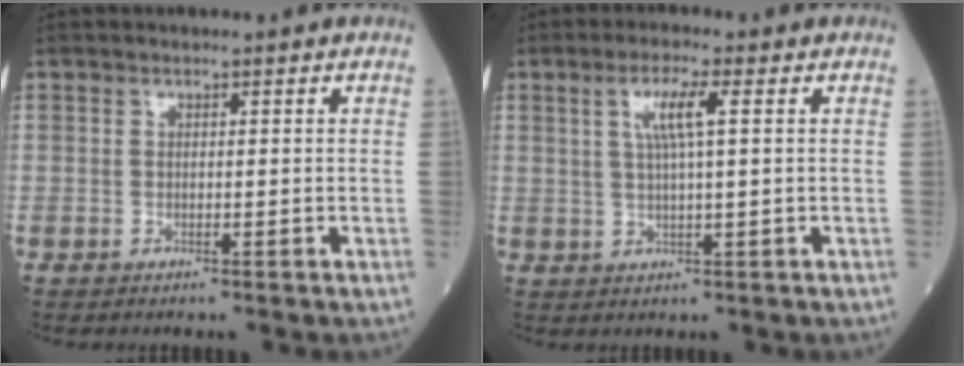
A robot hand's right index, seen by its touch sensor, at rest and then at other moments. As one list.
[{"total": 4.9, "force": [1.5, 0.2, 4.7], "torque": [-0.094, 0.004, 0.030]}]